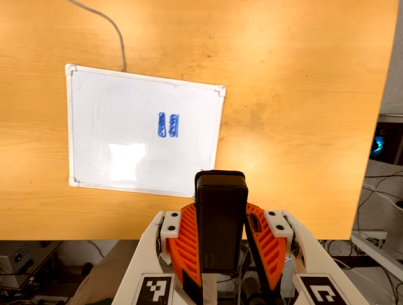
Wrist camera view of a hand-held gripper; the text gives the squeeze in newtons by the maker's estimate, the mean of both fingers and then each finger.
{"total": 5.5, "left": 4.2, "right": 6.9}